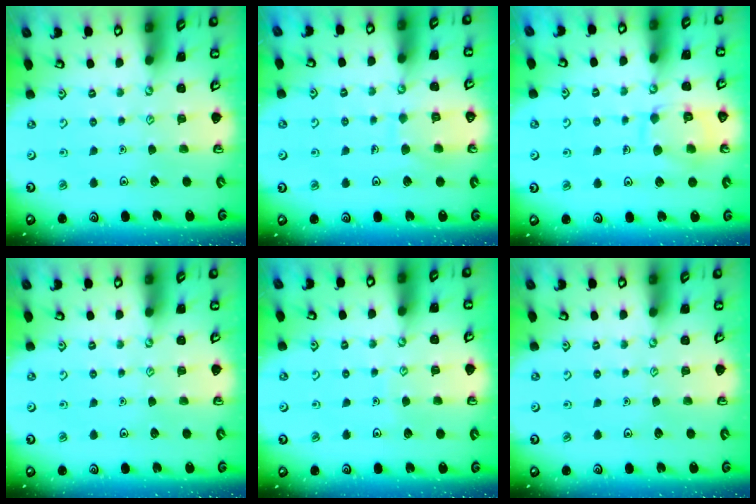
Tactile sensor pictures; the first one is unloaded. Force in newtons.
{"total": 7.8, "press": 7.7, "slide": 0.6}
{"total": 10.9, "press": 10.9, "slide": 0.5}
{"total": 0.0}
{"total": 3.4, "press": 3.4, "slide": 0.3}
{"total": 0.0}